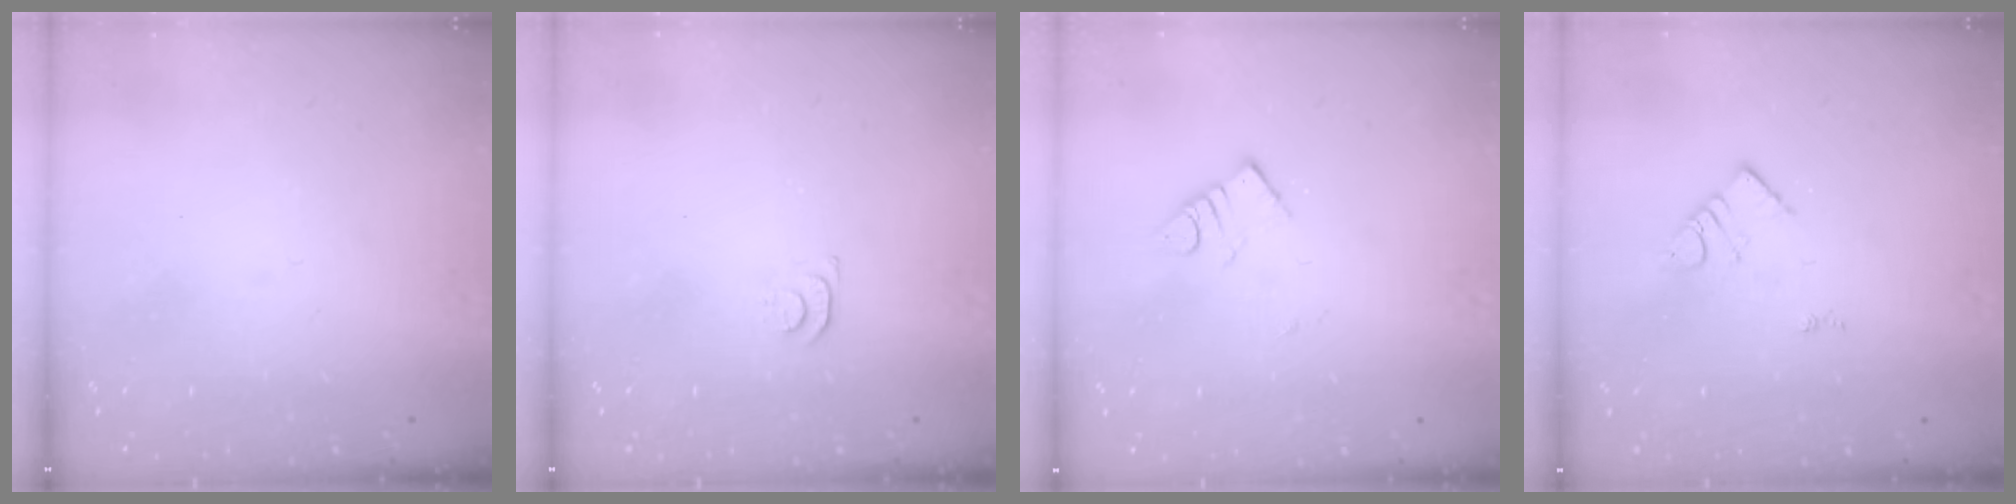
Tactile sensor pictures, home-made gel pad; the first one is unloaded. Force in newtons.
{"total": 4.3, "press": 4.2, "slide": 0.5}
{"total": 4.2, "press": 4.2, "slide": 0.6}
{"total": 3.1, "press": 3.1, "slide": 0.2}